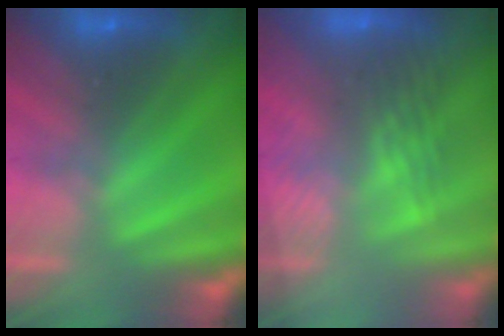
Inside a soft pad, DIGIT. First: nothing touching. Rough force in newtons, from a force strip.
{"total": 2.9}